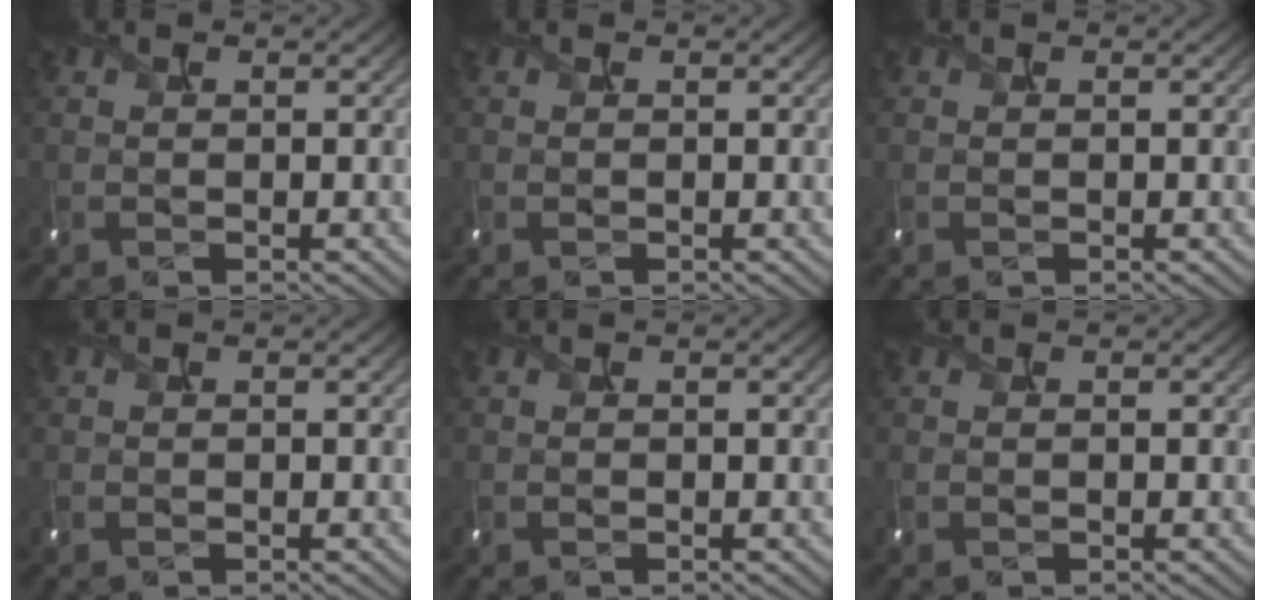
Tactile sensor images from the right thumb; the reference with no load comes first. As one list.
[{"total": 0.0}, {"total": 0.0}, {"total": 0.0}, {"total": 0.0}, {"total": 0.0}]